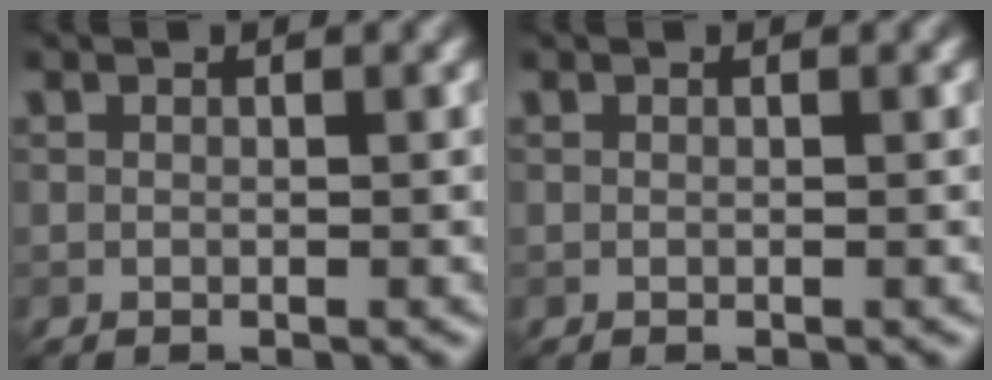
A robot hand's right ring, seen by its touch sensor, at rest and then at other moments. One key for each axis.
{"total": 0.0}